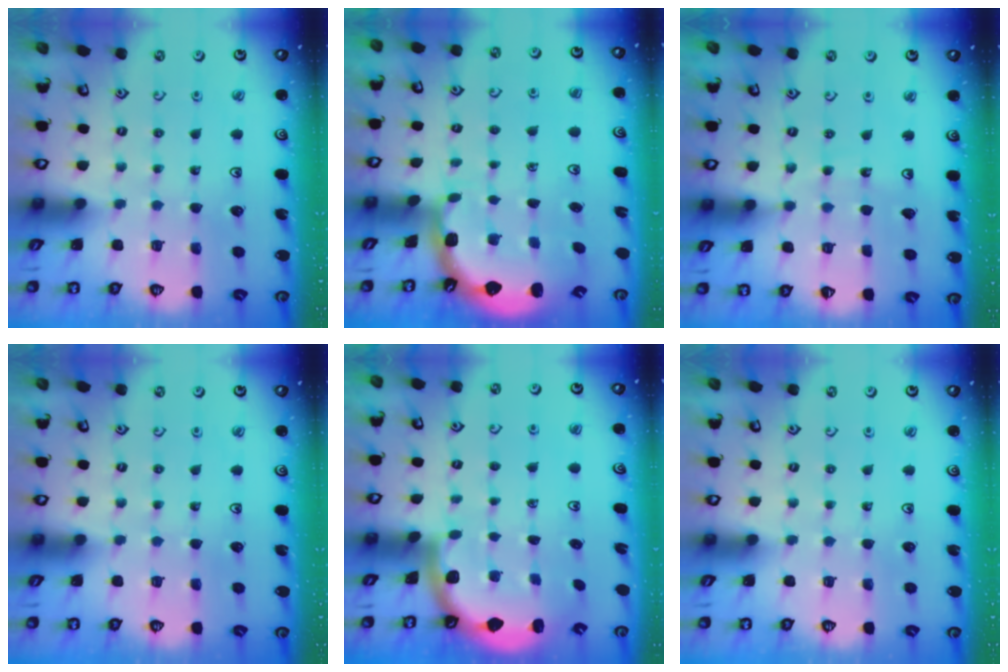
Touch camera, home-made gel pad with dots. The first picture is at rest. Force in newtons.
{"total": 2.5, "press": 1.7, "slide": 1.8}
{"total": 4.2, "press": 4.1, "slide": 0.6}
{"total": 0.0}
{"total": 1.6, "press": 1.6, "slide": 0.1}
{"total": 0.0}